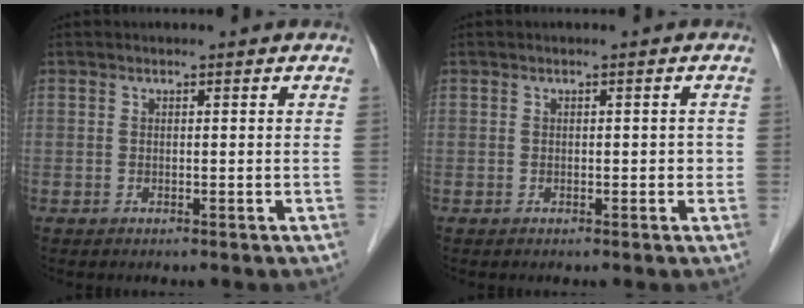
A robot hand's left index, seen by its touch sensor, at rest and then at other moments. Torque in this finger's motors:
{"motor_torque": [0.05, 0.07, 0.00, -0.01]}